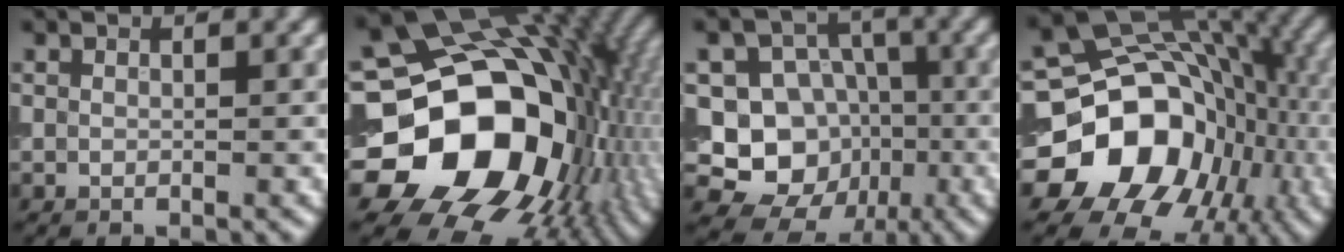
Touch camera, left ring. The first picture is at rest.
{"total": 20.3, "force": [-1.6, 15.5, 13.0], "torque": [-0.235, -0.016, -0.016]}
{"total": 10.6, "force": [-2.5, 9.6, 3.8], "torque": [-0.062, 0.016, -0.066]}
{"total": 16.6, "force": [-4.4, 13.4, 8.9], "torque": [-0.152, -0.011, -0.086]}